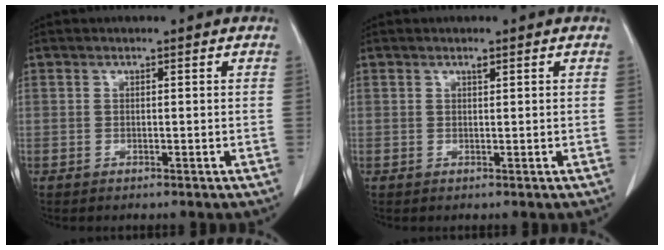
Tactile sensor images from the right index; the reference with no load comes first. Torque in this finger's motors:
{"motor_torque": [0.01, 0.00, 0.00, 0.01]}